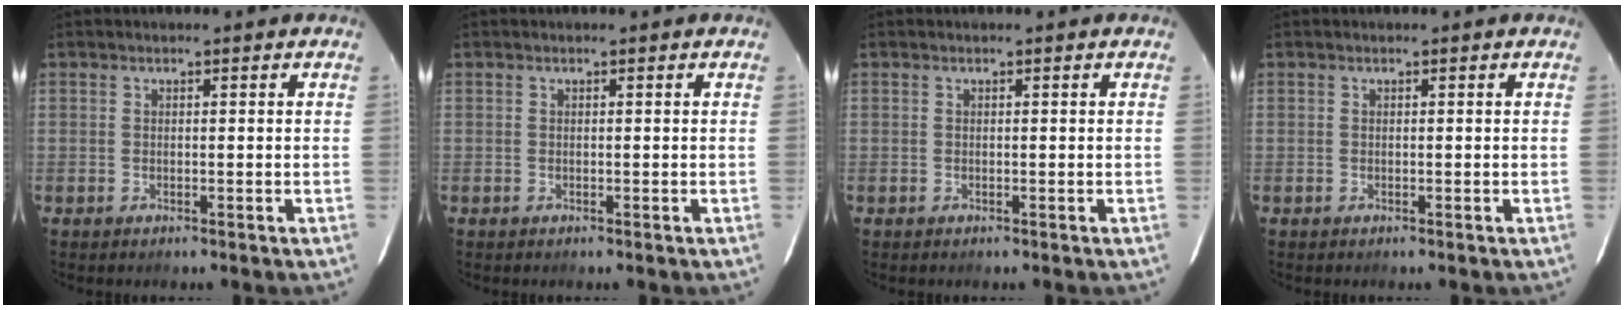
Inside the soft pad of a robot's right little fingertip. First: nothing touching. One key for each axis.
{"total": 0.0}
{"total": 0.0}
{"total": 0.0}